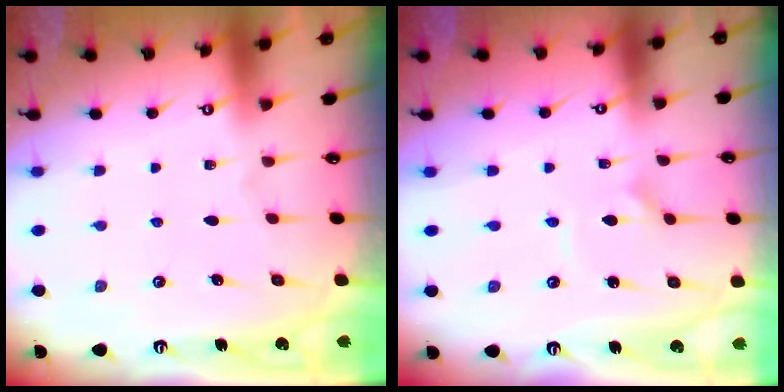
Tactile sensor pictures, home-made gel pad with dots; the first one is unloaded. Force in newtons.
{"total": 2.9, "press": 2.9, "slide": 0.4}